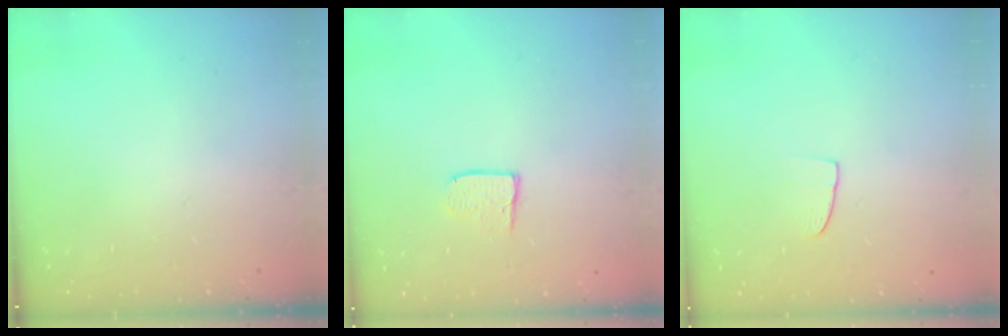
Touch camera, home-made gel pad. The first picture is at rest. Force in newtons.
{"total": 5.2, "press": 5.2, "slide": 0.5}
{"total": 5.6, "press": 5.5, "slide": 0.5}